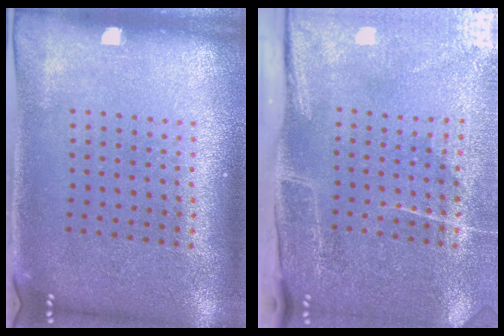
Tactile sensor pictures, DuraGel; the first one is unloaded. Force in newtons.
{"total": 4.8, "press": 3.8, "slide": 2.9}